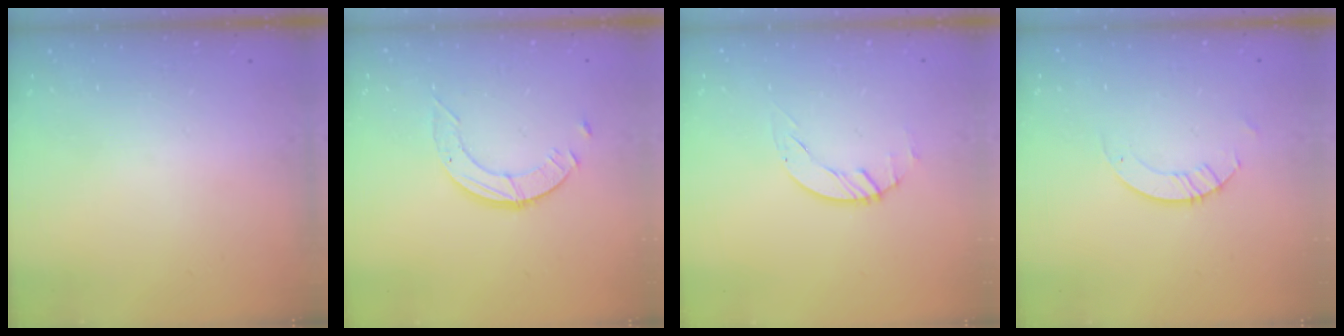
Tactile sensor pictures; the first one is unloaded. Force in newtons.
{"total": 3.7, "press": 3.6, "slide": 0.4}
{"total": 1.5, "press": 1.4, "slide": 0.3}
{"total": 2.6, "press": 2.6, "slide": 0.2}